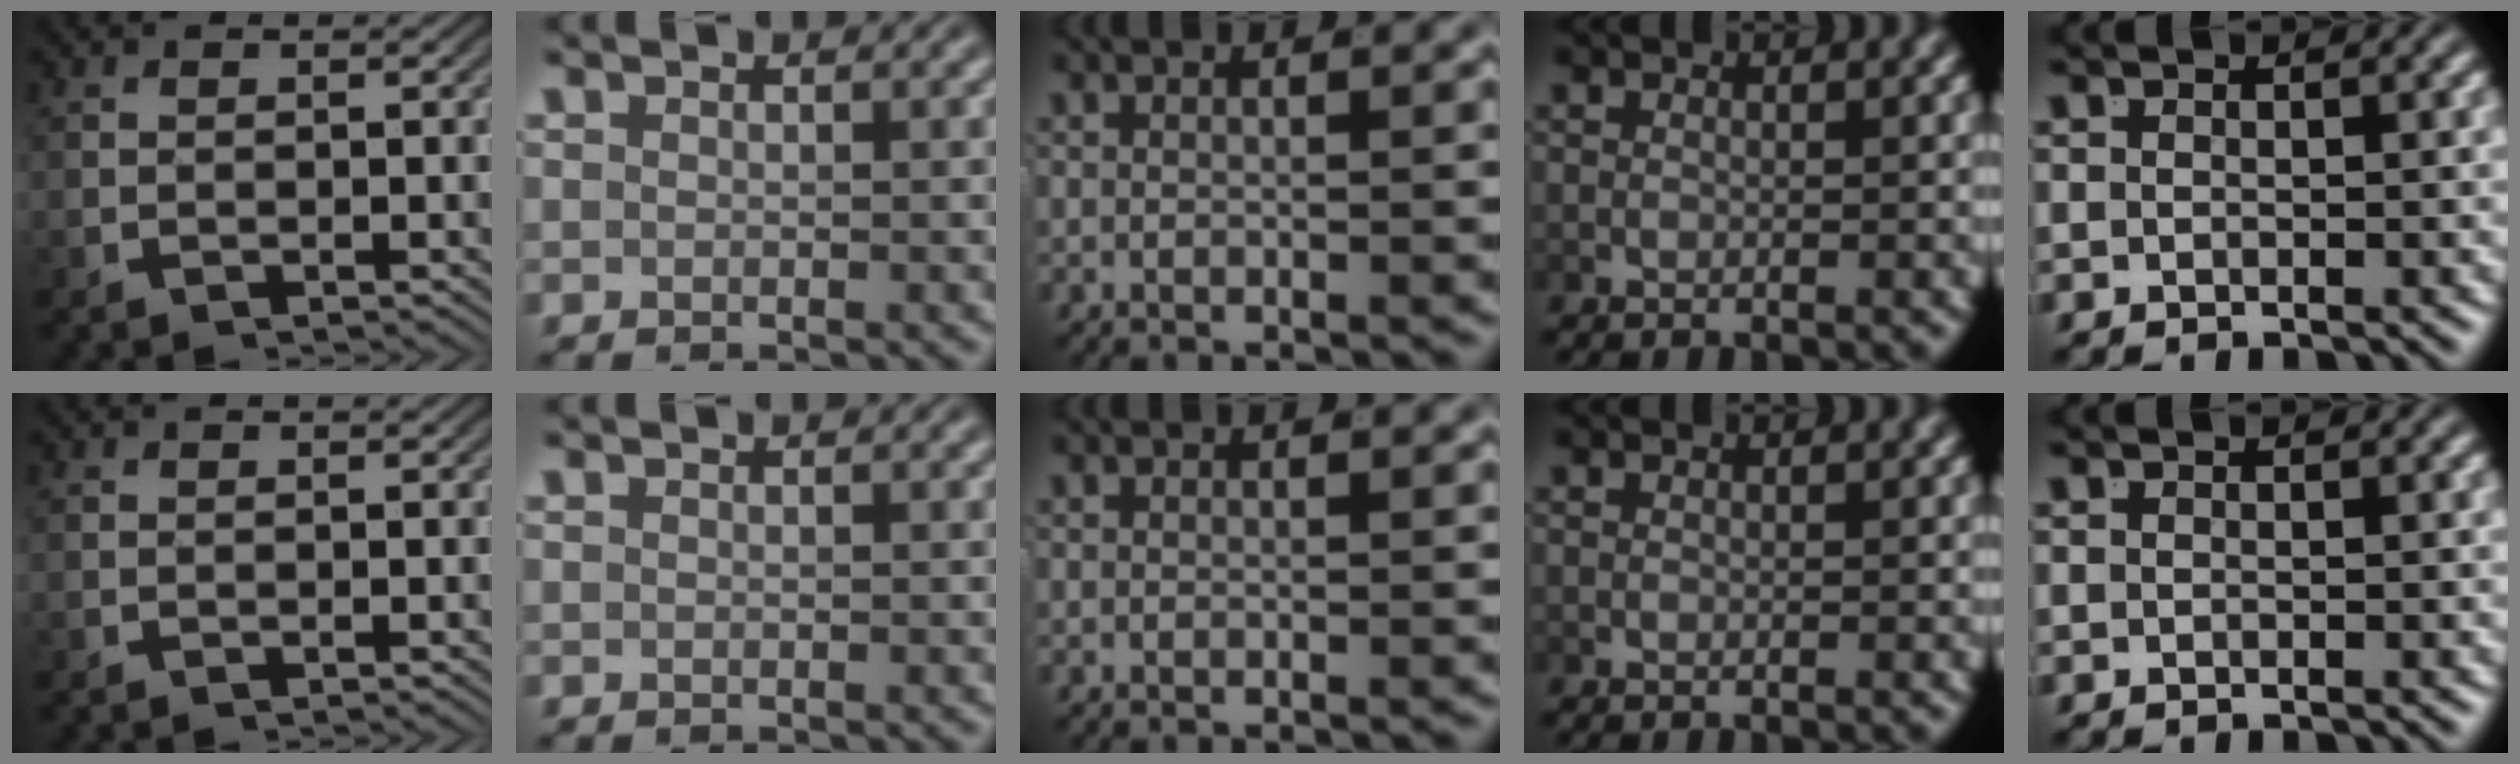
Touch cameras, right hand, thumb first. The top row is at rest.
{}